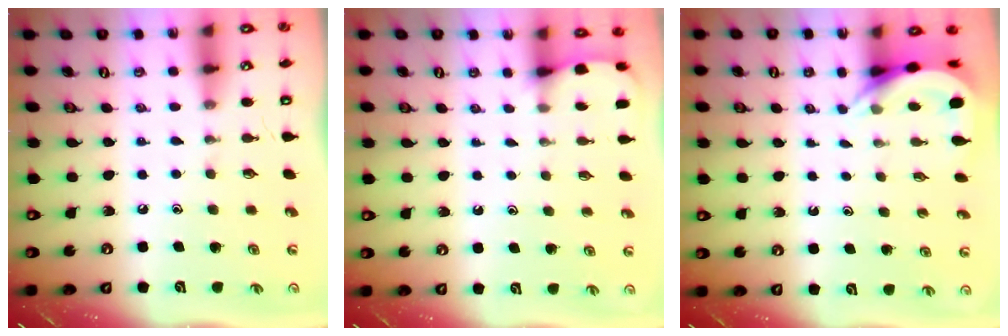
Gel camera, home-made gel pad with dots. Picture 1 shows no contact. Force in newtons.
{"total": 2.8, "press": 2.8, "slide": 0.1}
{"total": 4.6, "press": 4.6, "slide": 0.3}